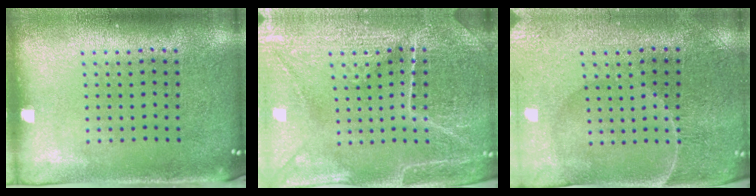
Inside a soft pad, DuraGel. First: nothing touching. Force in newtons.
{"total": 4.4, "press": 4.3, "slide": 1.1}
{"total": 0.9, "press": 0.8, "slide": 0.3}